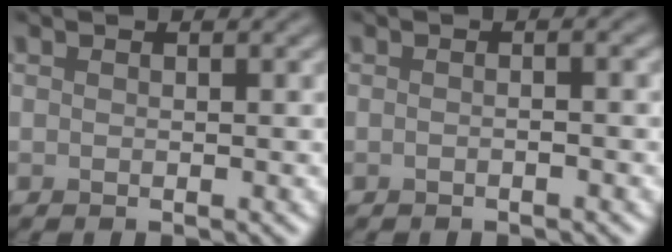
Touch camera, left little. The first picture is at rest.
{"total": 1.3, "force": [-0.2, 0.4, 1.2], "torque": [-0.013, -0.008, -0.012]}